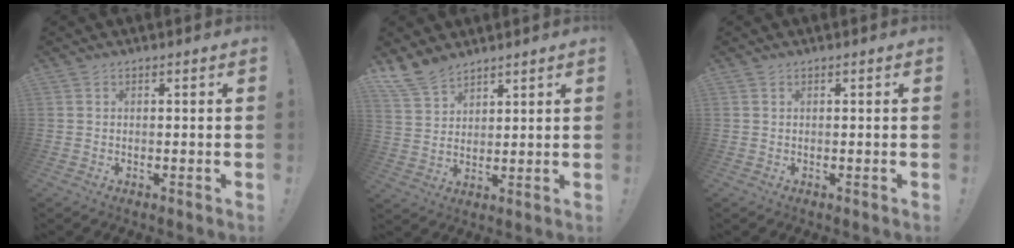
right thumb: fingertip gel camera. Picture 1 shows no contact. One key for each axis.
{"total": 8.8, "fx": 7.3, "fy": 4.2, "fz": 2.6, "tx": -0.063, "ty": -0.038, "tz": 0.148}
{"total": 0.0}